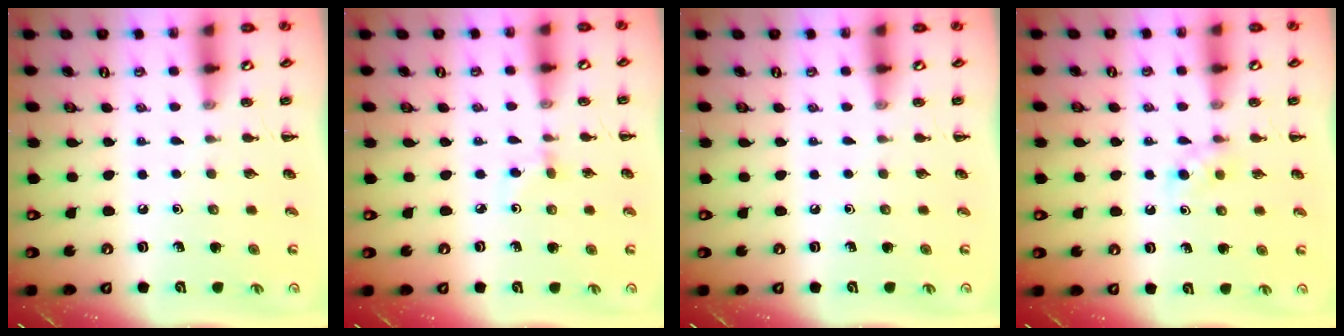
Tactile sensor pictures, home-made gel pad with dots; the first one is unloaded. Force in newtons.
{"total": 2.6, "press": 2.4, "slide": 1.1}
{"total": 0.0}
{"total": 3.0, "press": 2.7, "slide": 1.2}